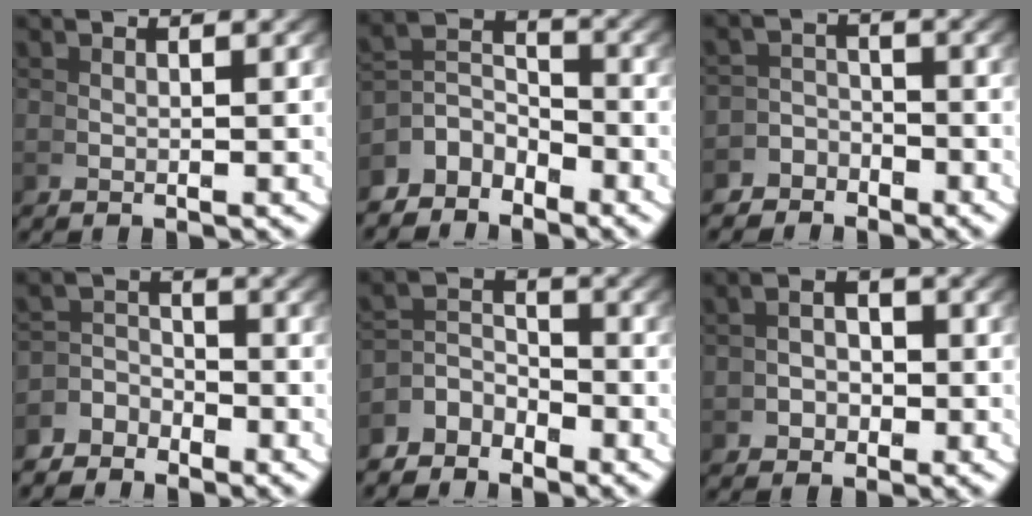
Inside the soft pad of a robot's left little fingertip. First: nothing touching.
{"total": 5.1, "force": [-1.2, 4.2, 2.7], "torque": [-0.051, -0.022, -0.021]}
{"total": 3.0, "force": [-2.6, 1.5, 0.0], "torque": [0.015, -0.008, -0.047]}
{"total": 2.7, "force": [-1.8, 1.9, 0.9], "torque": [-0.004, -0.008, -0.033]}
{"total": 3.8, "force": [-1.5, 3.0, 1.8], "torque": [-0.035, -0.015, -0.027]}
{"total": 2.3, "force": [-0.7, 1.8, 1.2], "torque": [-0.011, -0.006, -0.014]}